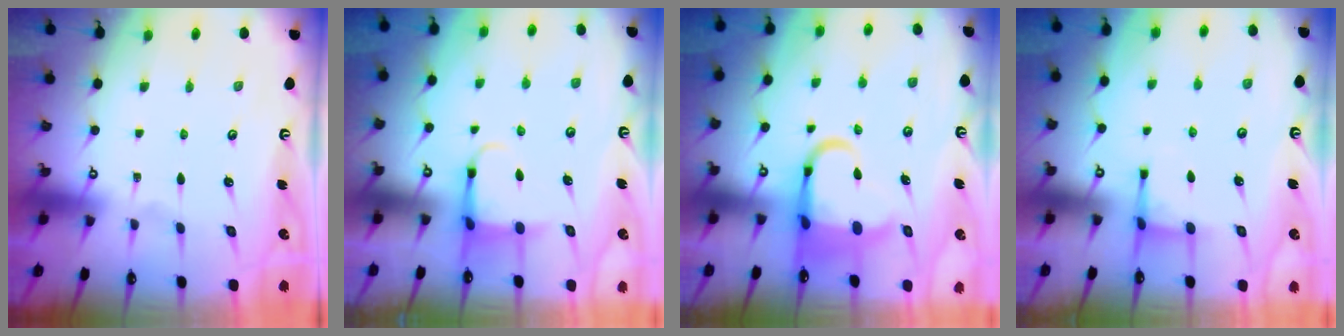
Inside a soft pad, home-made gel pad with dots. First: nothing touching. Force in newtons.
{"total": 4.2, "press": 4.1, "slide": 1.1}
{"total": 8.6, "press": 8.4, "slide": 1.7}
{"total": 2.9, "press": 2.8, "slide": 0.7}